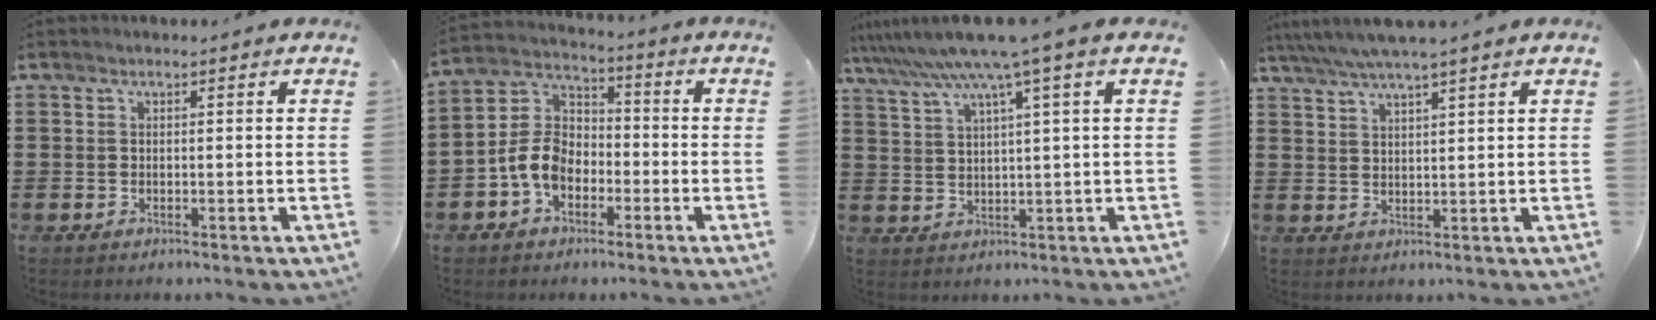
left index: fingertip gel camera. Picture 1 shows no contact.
{"total": 7.5, "force": [-3.2, 5.3, 4.3], "torque": [-0.124, 0.004, -0.071]}
{"total": 7.0, "force": [4.5, -0.5, 5.4], "torque": [-0.120, -0.024, 0.072]}
{"total": 3.7, "force": [3.1, -0.4, 2.0], "torque": [-0.048, -0.008, 0.055]}